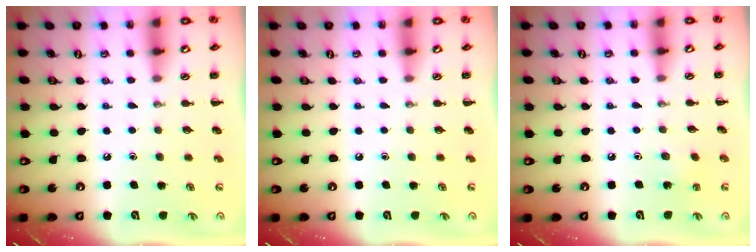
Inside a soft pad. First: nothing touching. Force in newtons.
{"total": 0.0}
{"total": 5.4, "press": 5.2, "slide": 1.4}